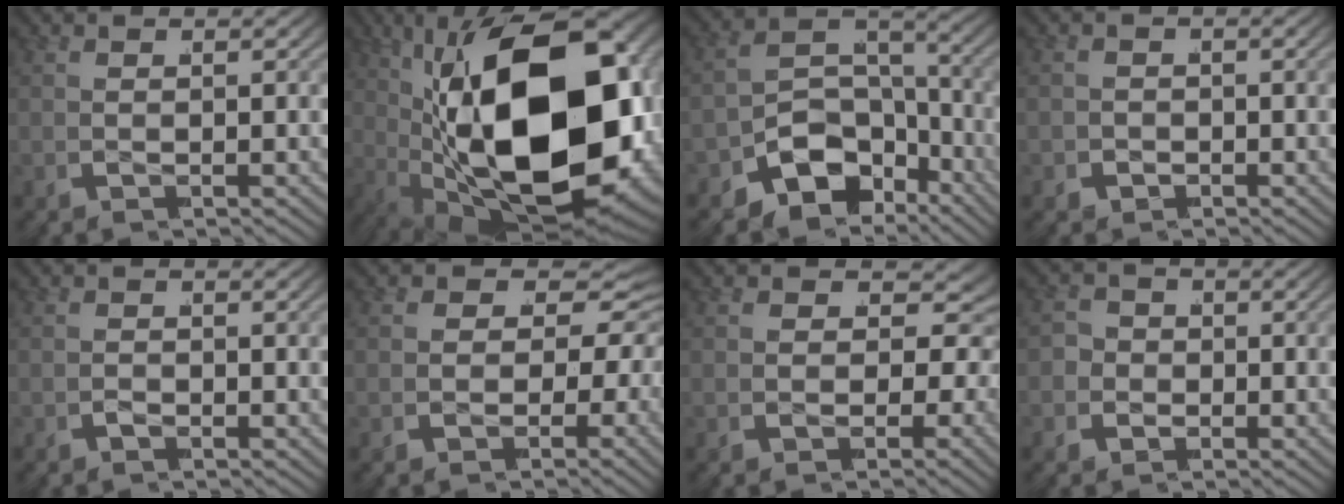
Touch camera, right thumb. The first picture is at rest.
{"total": 30.6, "force": [-2.9, 16.9, 25.3], "torque": [-0.438, -0.048, -0.010]}
{"total": 8.2, "force": [-4.3, 5.5, 4.3], "torque": [-0.084, -0.022, -0.066]}
{"total": 1.1, "force": [-0.6, 0.9, -0.1], "torque": [0.006, 0.005, -0.014]}
{"total": 0.8, "force": [-0.7, 0.4, 0.2], "torque": [-0.005, 0.006, -0.017]}
{"total": 9.3, "force": [0.0, 6.5, 6.6], "torque": [-0.109, -0.010, 0.003]}
{"total": 8.6, "force": [-0.8, 5.9, 6.2], "torque": [-0.097, -0.017, -0.004]}
{"total": 3.7, "force": [-0.4, 3.3, 1.5], "torque": [-0.026, 0.001, -0.014]}